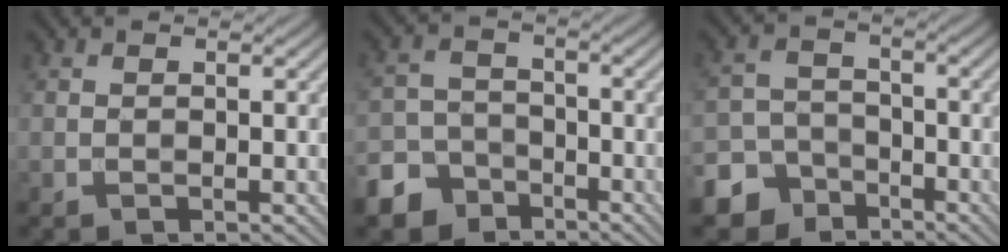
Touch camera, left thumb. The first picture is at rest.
{"total": 6.8, "force": [-4.7, 4.5, 1.9], "torque": [-0.037, -0.009, -0.102]}
{"total": 7.1, "force": [-4.9, 4.8, 1.6], "torque": [-0.027, -0.010, -0.105]}